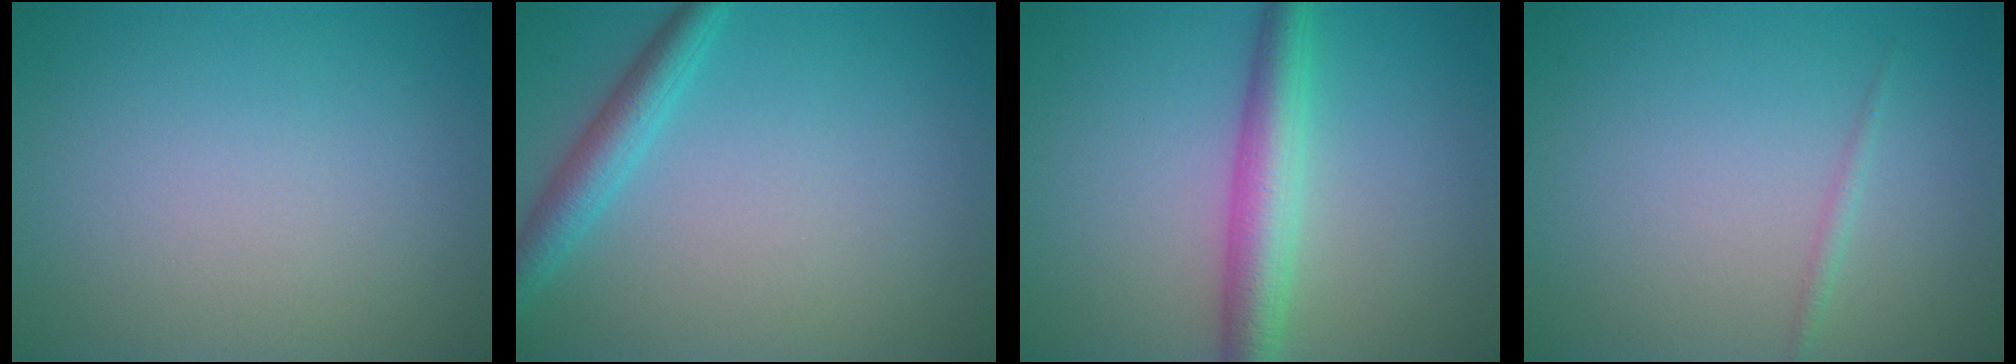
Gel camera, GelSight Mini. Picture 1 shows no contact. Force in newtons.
{"total": 2.8, "press": 2.8, "slide": 0.1}
{"total": 4.6, "press": 4.6, "slide": 0.1}
{"total": 0.7, "press": 0.7, "slide": 0.0}